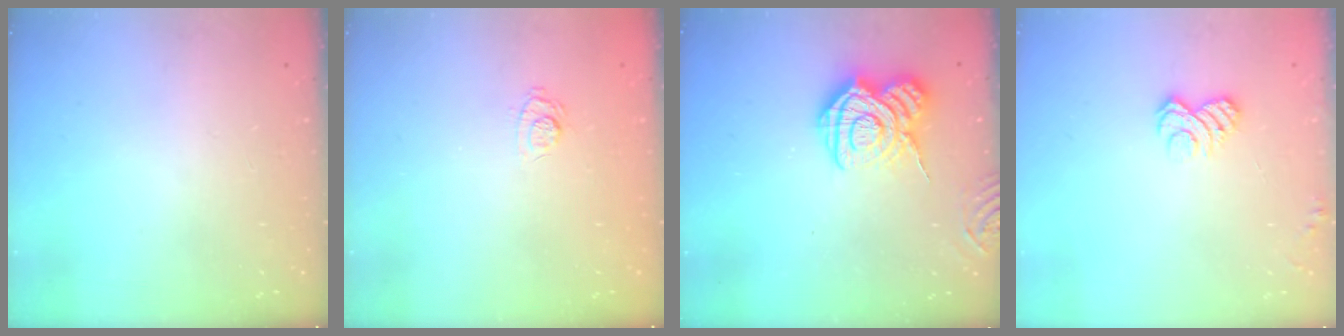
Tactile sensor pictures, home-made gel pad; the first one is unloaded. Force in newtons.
{"total": 6.9, "press": 6.7, "slide": 1.5}
{"total": 12.7, "press": 12.6, "slide": 0.8}
{"total": 5.1, "press": 5.0, "slide": 1.3}